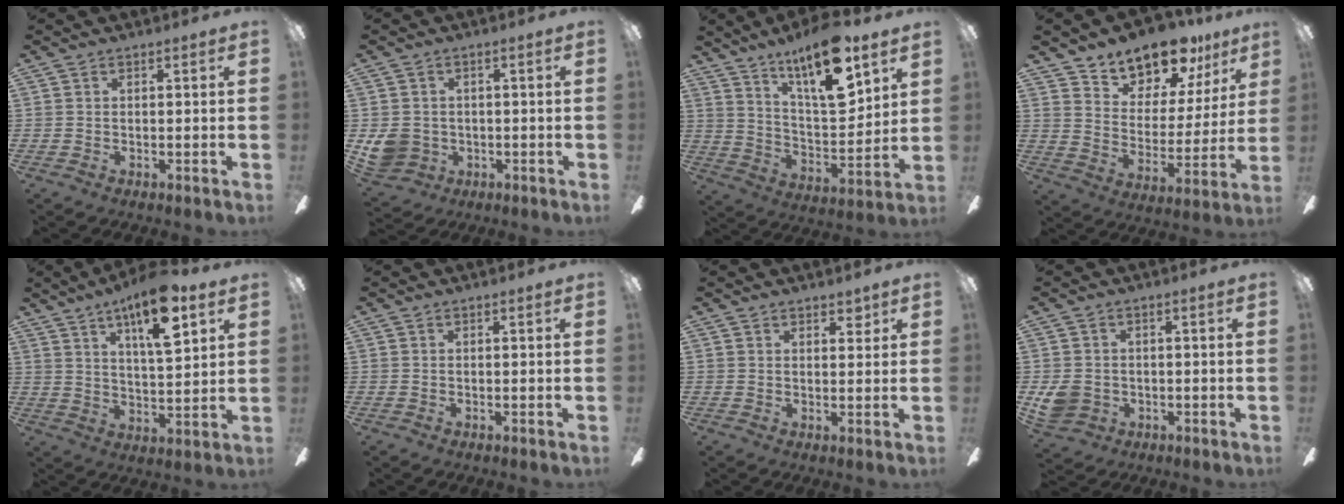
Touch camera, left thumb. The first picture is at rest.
{"total": 6.2, "force": [-0.5, 5.7, 2.2], "torque": [-0.050, 0.007, -0.007]}
{"total": 18.9, "force": [12.6, 6.1, 12.7], "torque": [-0.212, -0.069, 0.209]}
{"total": 14.3, "force": [12.7, 5.5, 3.7], "torque": [-0.076, -0.100, 0.229]}
{"total": 14.0, "force": [8.6, 4.2, 10.2], "torque": [-0.161, -0.034, 0.141]}
{"total": 0.0}
{"total": 2.6, "force": [2.1, 1.0, 1.1], "torque": [-0.008, -0.008, 0.034]}
{"total": 5.5, "force": [-0.8, 4.8, 2.5], "torque": [-0.057, 0.008, -0.014]}